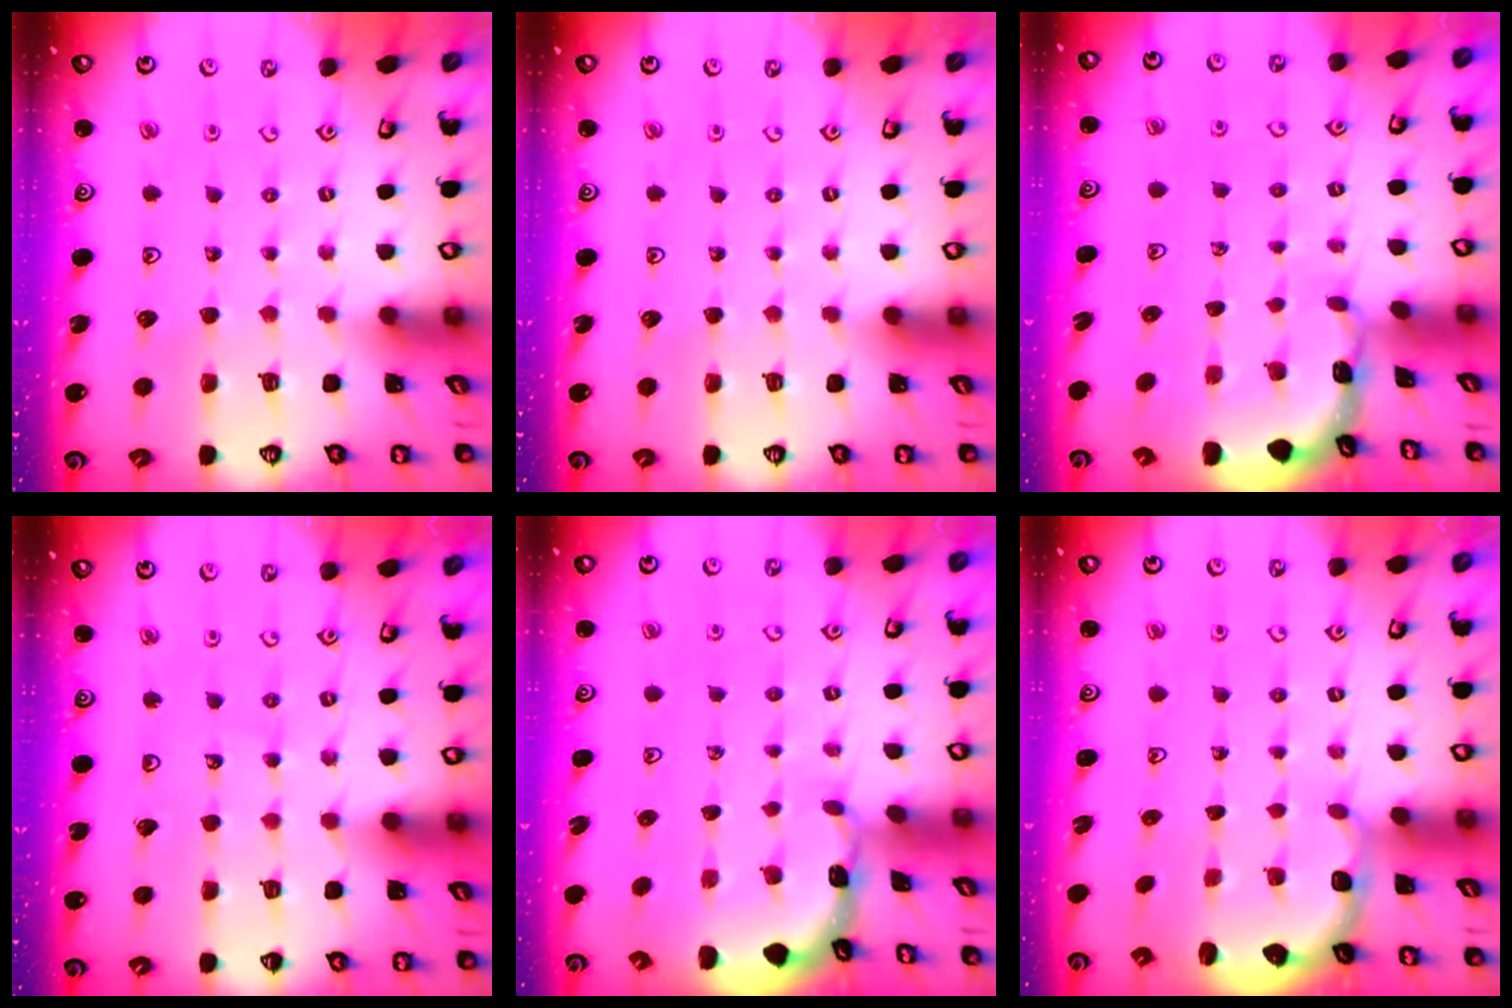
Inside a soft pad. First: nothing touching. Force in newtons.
{"total": 0.0}
{"total": 1.4, "press": 1.4, "slide": 0.1}
{"total": 2.5, "press": 2.5, "slide": 0.2}
{"total": 1.4, "press": 1.4, "slide": 0.1}
{"total": 2.9, "press": 2.4, "slide": 1.6}